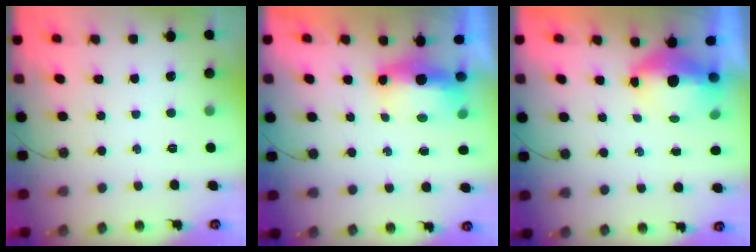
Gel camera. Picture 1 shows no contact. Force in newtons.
{"total": 7.0, "press": 7.0, "slide": 0.3}
{"total": 5.4, "press": 5.3, "slide": 0.6}